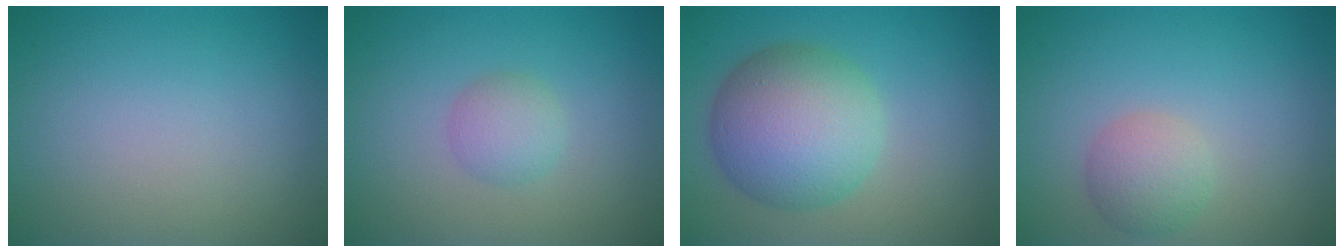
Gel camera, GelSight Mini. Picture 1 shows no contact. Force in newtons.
{"total": 2.0, "press": 2.0, "slide": 0.1}
{"total": 8.2, "press": 8.2, "slide": 0.4}
{"total": 2.7, "press": 2.7, "slide": 0.1}